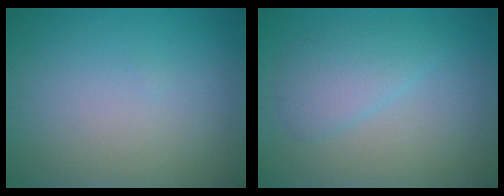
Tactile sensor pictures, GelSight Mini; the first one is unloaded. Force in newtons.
{"total": 2.9, "press": 2.9, "slide": 0.2}